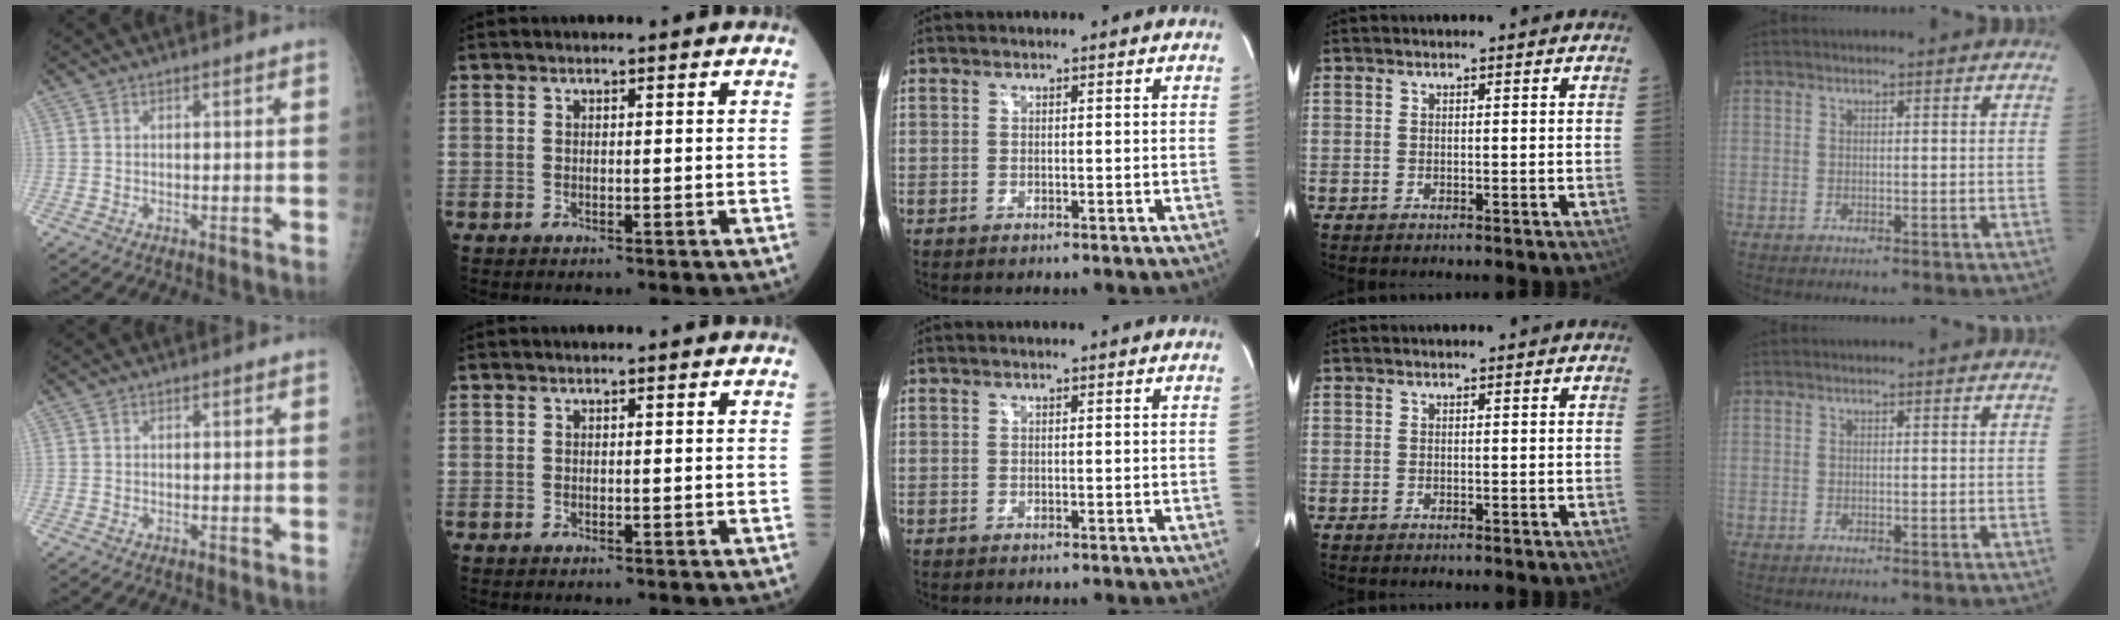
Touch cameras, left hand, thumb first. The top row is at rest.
{}